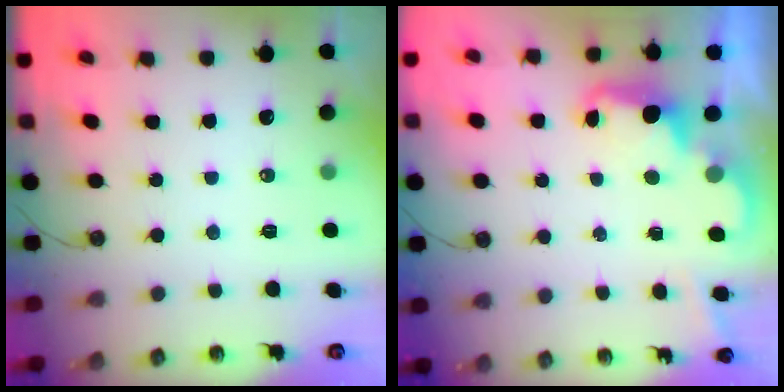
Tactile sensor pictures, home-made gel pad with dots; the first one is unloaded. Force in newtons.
{"total": 2.4, "press": 2.4, "slide": 0.5}